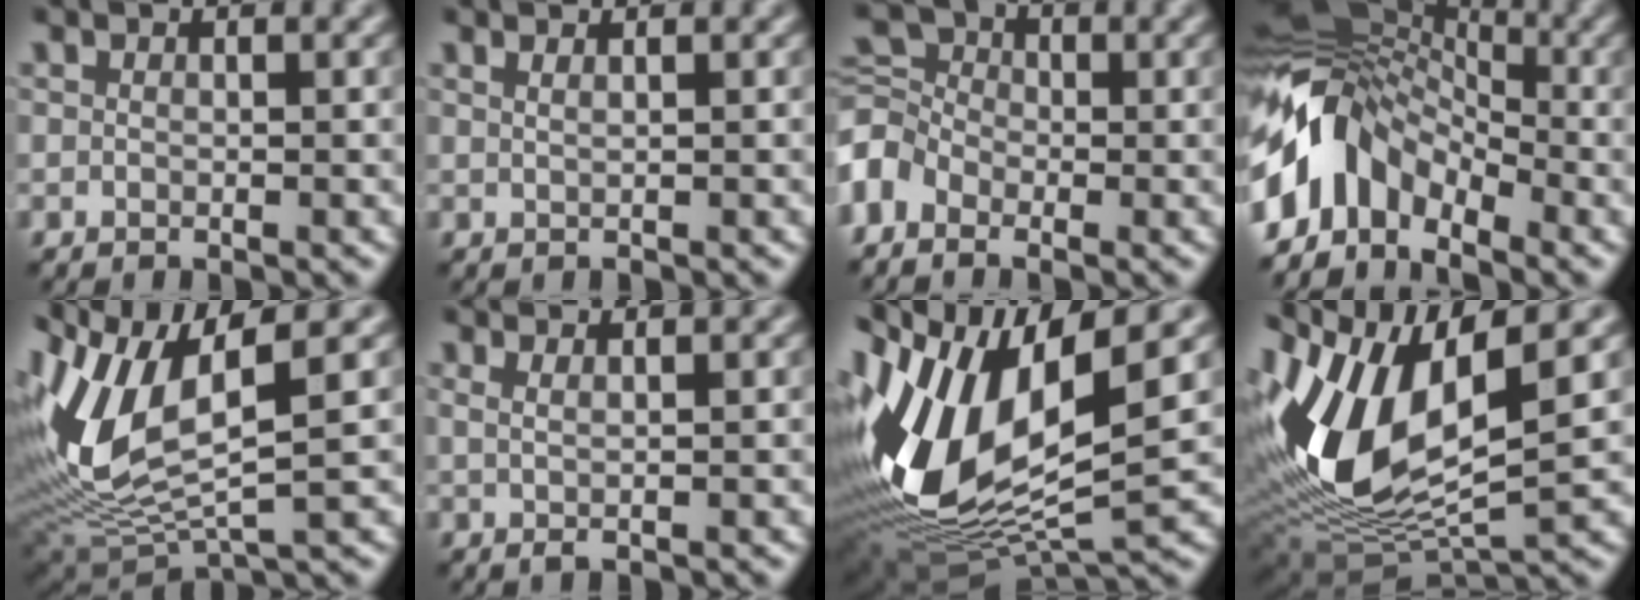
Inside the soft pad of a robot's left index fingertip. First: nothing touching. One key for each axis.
{"total": 0.9, "fx": 0.6, "fy": 0.3, "fz": 0.6, "tx": -0.006, "ty": -0.007, "tz": 0.002}
{"total": 3.9, "fx": -2.0, "fy": 2.9, "fz": 1.7, "tx": -0.037, "ty": 0.011, "tz": -0.063}
{"total": 8.1, "fx": -4.0, "fy": 5.2, "fz": 4.7, "tx": -0.081, "ty": 0.010, "tz": -0.091}
{"total": 10.8, "fx": 2.0, "fy": 4.5, "fz": 9.6, "tx": -0.219, "ty": -0.015, "tz": 0.043}
{"total": 1.5, "fx": 0.6, "fy": 0.4, "fz": 1.2, "tx": -0.017, "ty": -0.004, "tz": 0.002}
{"total": 14.5, "fx": 1.9, "fy": 7.3, "fz": 12.4, "tx": -0.273, "ty": -0.012, "tz": 0.036}
{"total": 12.3, "fx": 2.1, "fy": 6.3, "fz": 10.3, "tx": -0.224, "ty": -0.012, "tz": 0.038}